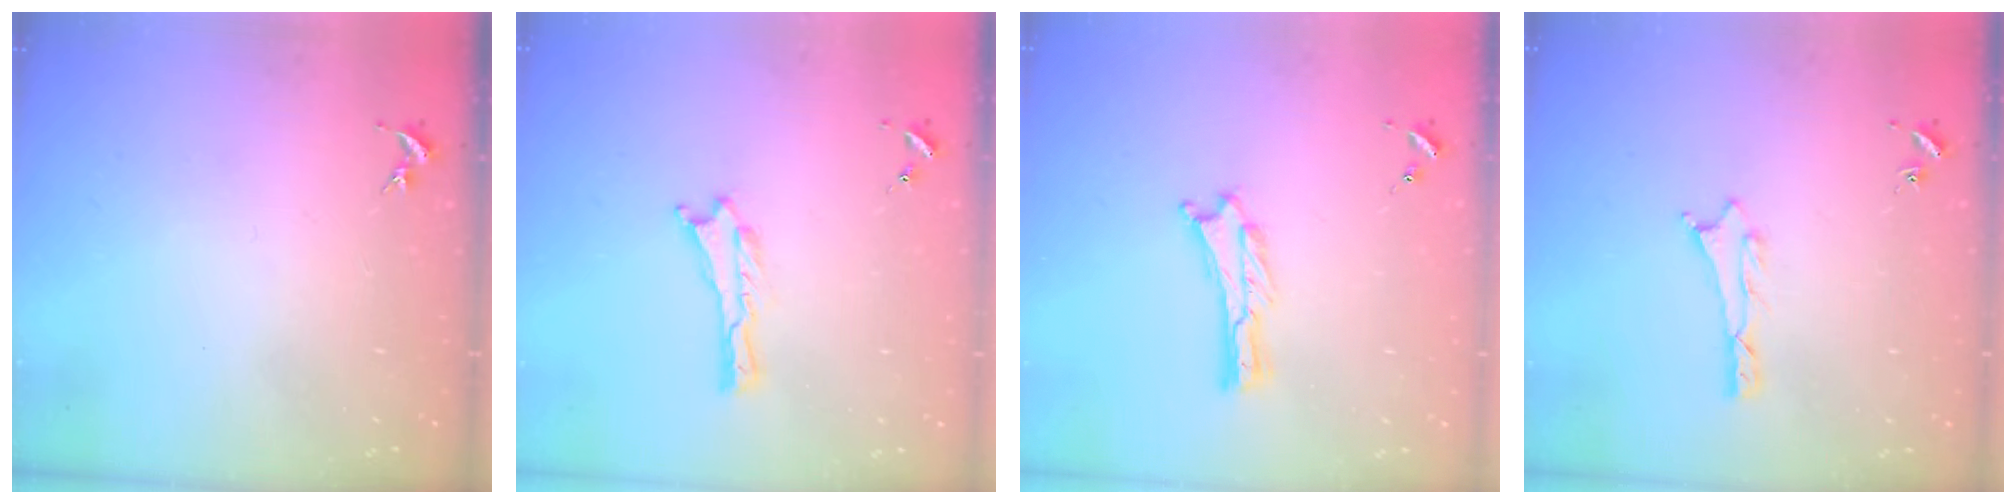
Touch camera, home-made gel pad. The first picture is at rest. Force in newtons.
{"total": 0.0}
{"total": 0.0}
{"total": 0.8, "press": 0.8, "slide": 0.2}